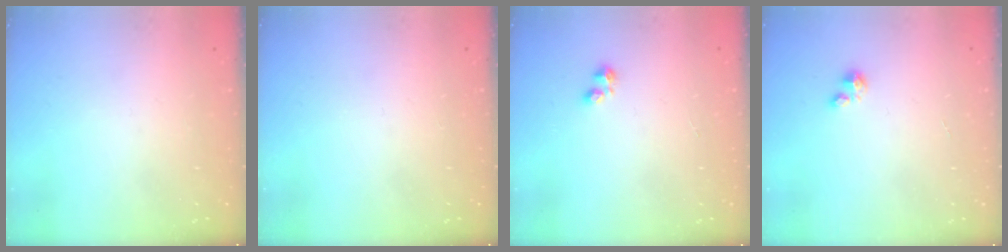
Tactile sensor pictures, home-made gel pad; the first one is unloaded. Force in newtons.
{"total": 0.0}
{"total": 2.9, "press": 2.8, "slide": 0.5}
{"total": 0.7, "press": 0.7, "slide": 0.2}